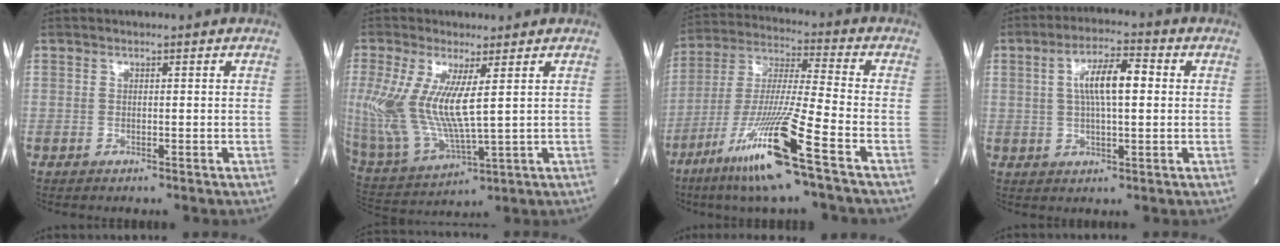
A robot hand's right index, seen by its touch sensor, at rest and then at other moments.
{"total": 12.1, "force": [2.3, 2.6, 11.6], "torque": [-0.273, -0.013, 0.056]}
{"total": 16.1, "force": [-8.5, -0.9, 13.7], "torque": [-0.289, -0.037, -0.162]}
{"total": 7.9, "force": [1.4, 1.9, 7.5], "torque": [-0.139, 0.019, 0.023]}